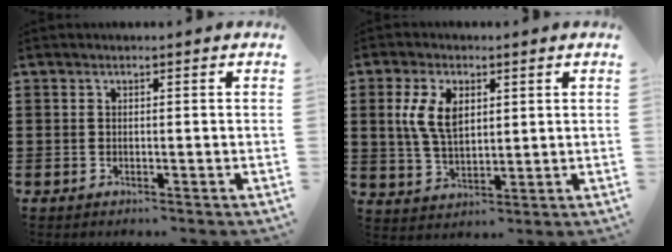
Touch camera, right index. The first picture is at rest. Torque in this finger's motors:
{"motor_torque": [1.25, 0.89, 0.28, 0.21]}